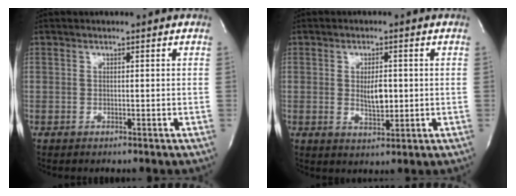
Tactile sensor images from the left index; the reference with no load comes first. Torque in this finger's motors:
{"motor_torque": [0.10, 0.01, 0.09, 0.02]}